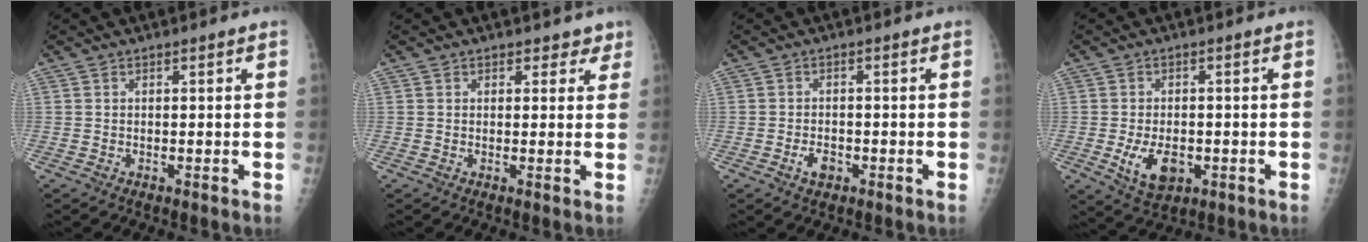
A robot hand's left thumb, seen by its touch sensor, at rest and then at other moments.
{"total": 2.7, "force": [1.9, 1.9, 0.2], "torque": [0.032, -0.007, 0.016]}
{"total": 2.7, "force": [-1.2, 1.7, 1.7], "torque": [-0.024, 0.004, -0.019]}
{"total": 7.0, "force": [-1.9, 4.3, 5.2], "torque": [-0.083, -0.005, -0.021]}